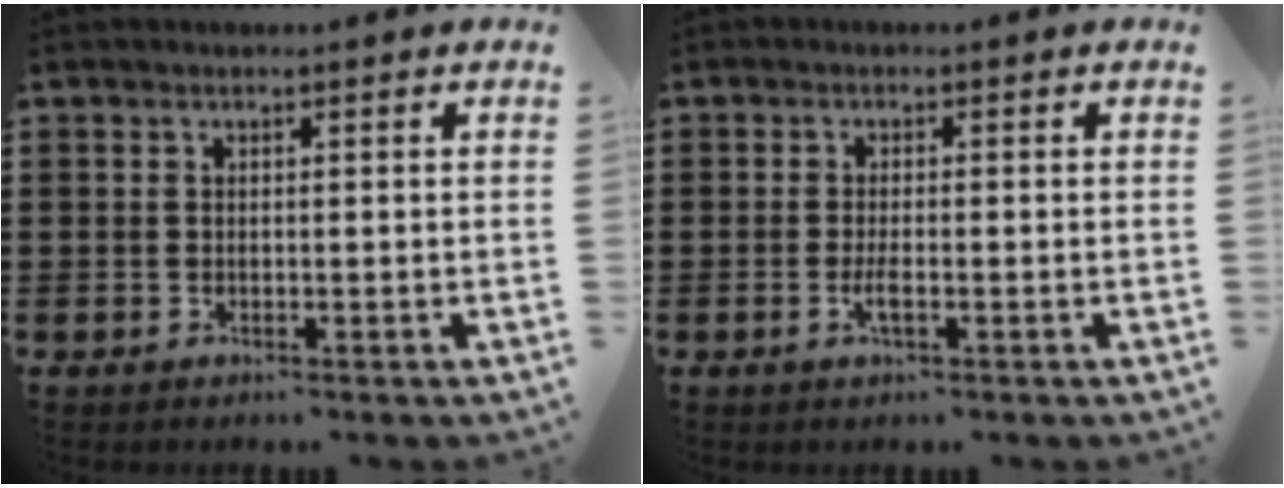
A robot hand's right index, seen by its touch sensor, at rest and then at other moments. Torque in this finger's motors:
{"motor_torque": [2.14, 0.00, 0.10, 0.02]}